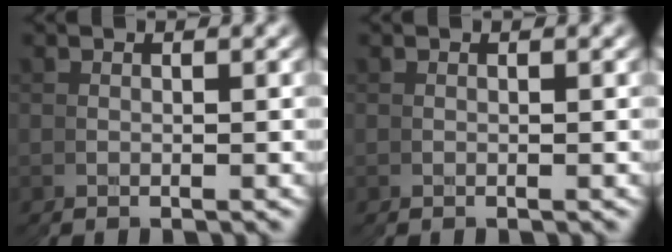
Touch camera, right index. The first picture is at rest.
{"total": 0.0}